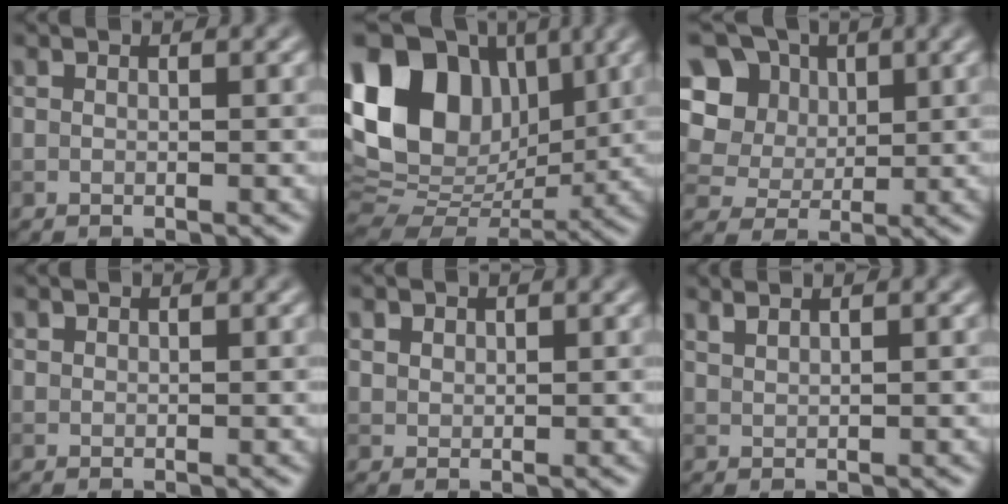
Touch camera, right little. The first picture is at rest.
{"total": 15.0, "force": [4.6, 10.8, 9.4], "torque": [-0.186, 0.029, 0.081]}
{"total": 12.6, "force": [5.1, 10.1, 5.6], "torque": [-0.132, 0.028, 0.085]}
{"total": 0.5, "force": [0.4, 0.4, 0.0], "torque": [0.003, -0.001, 0.009]}
{"total": 1.7, "force": [1.1, 1.2, 0.5], "torque": [-0.014, -0.001, 0.026]}
{"total": 1.4, "force": [1.2, 0.4, 0.6], "torque": [-0.007, -0.001, 0.020]}